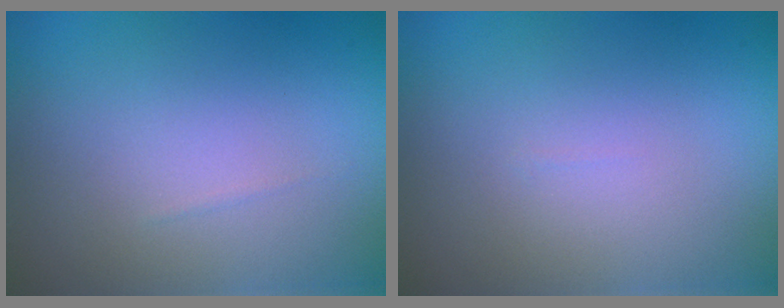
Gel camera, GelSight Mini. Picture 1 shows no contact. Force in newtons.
{"total": 0.0}